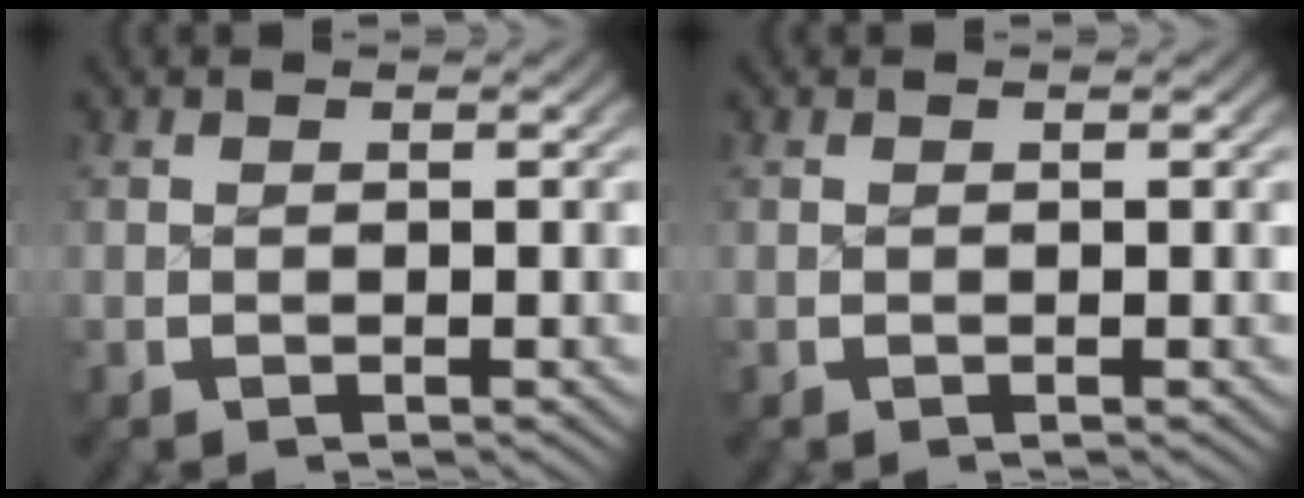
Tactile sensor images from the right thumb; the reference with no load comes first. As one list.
[{"total": 0.0}]